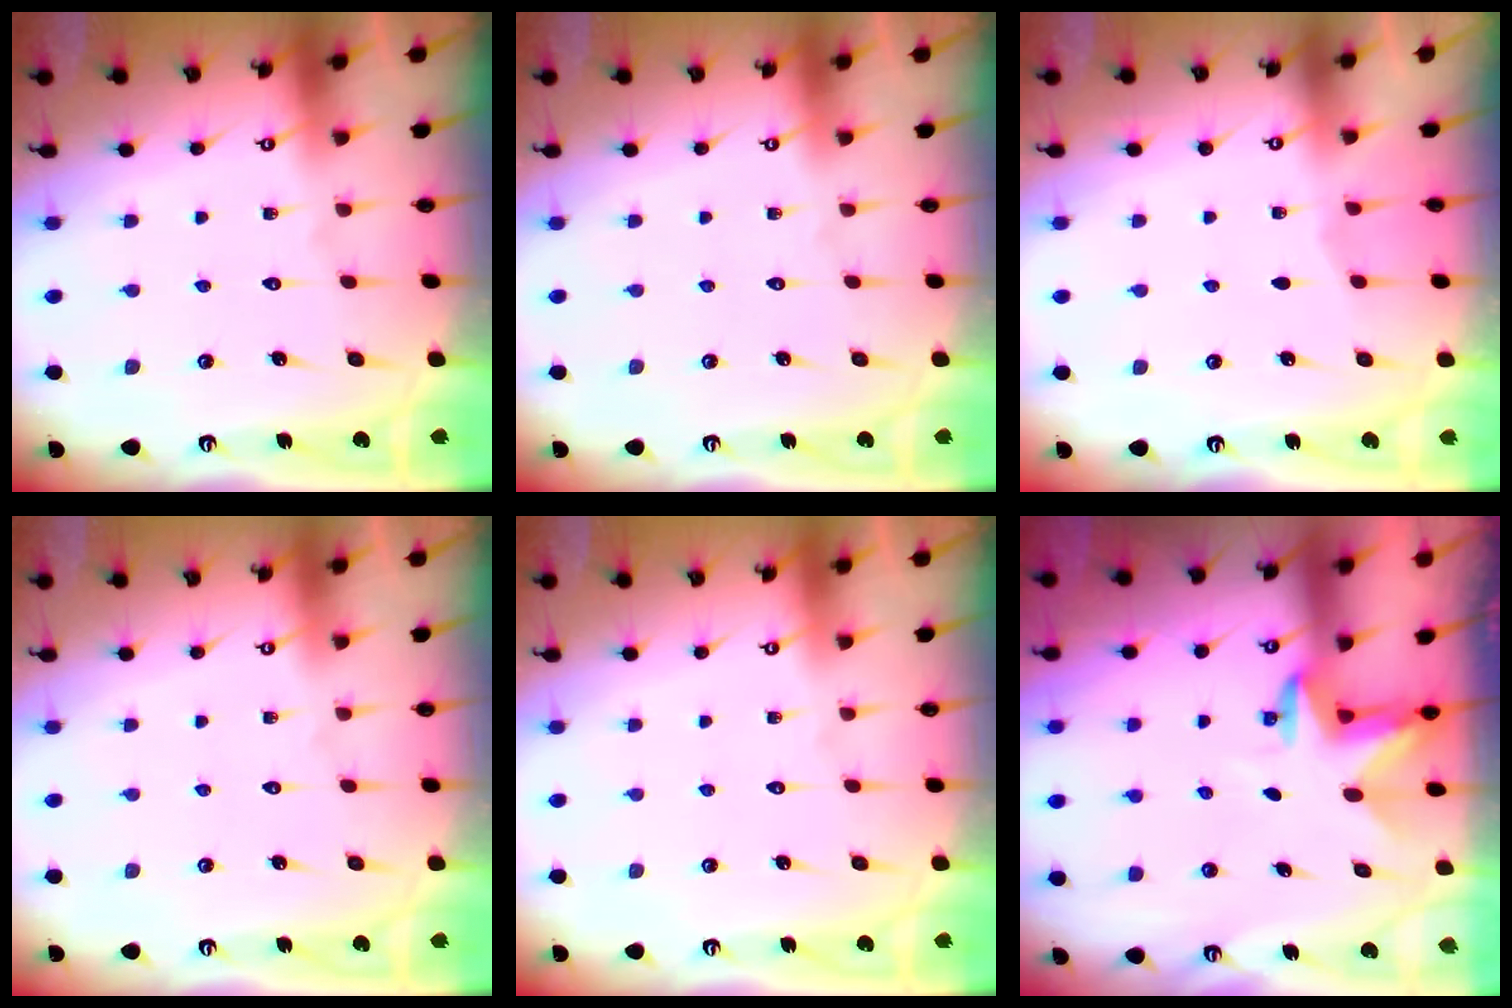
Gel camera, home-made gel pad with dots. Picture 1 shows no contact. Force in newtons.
{"total": 0.0}
{"total": 1.4, "press": 1.4, "slide": 0.3}
{"total": 0.0}
{"total": 0.0}
{"total": 3.1, "press": 3.0, "slide": 0.7}